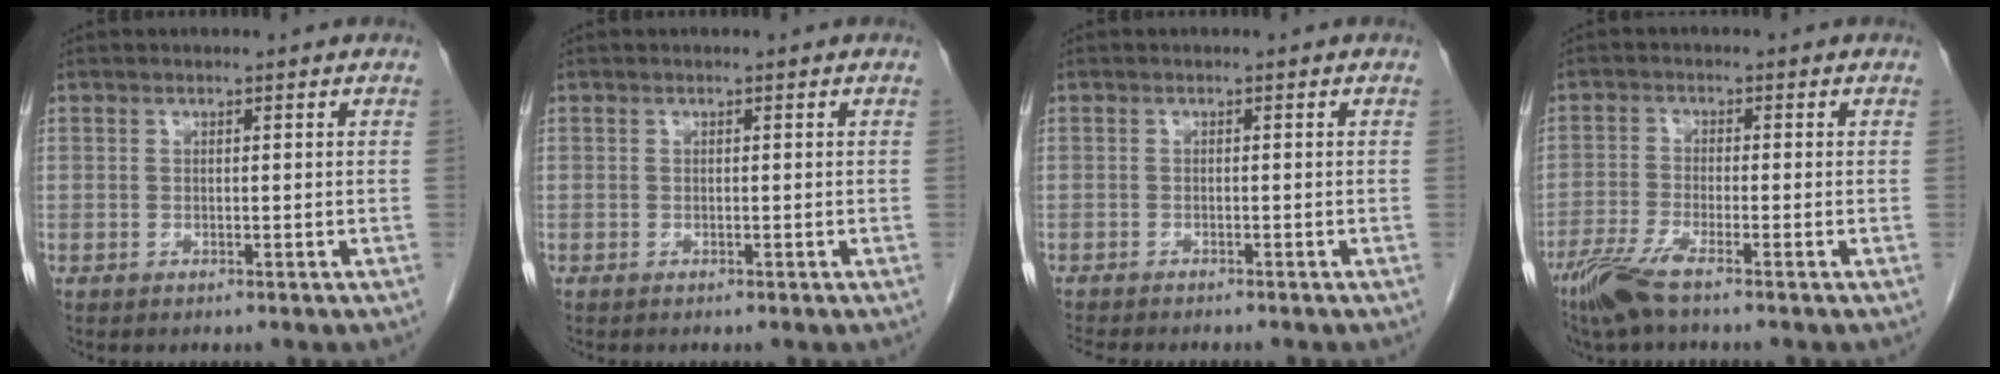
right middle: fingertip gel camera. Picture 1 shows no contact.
{"total": 0.0}
{"total": 6.8, "force": [-6.0, 1.2, 2.9], "torque": [-0.041, -0.011, -0.087]}
{"total": 5.6, "force": [-4.0, 0.3, 3.9], "torque": [-0.088, -0.017, -0.083]}